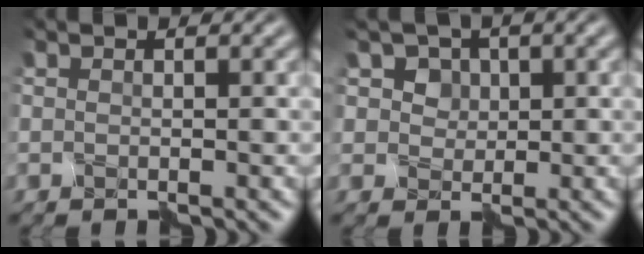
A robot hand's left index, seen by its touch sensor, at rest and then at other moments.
{"total": 4.7, "force": [2.7, 3.2, 2.1], "torque": [-0.047, 0.006, 0.033]}